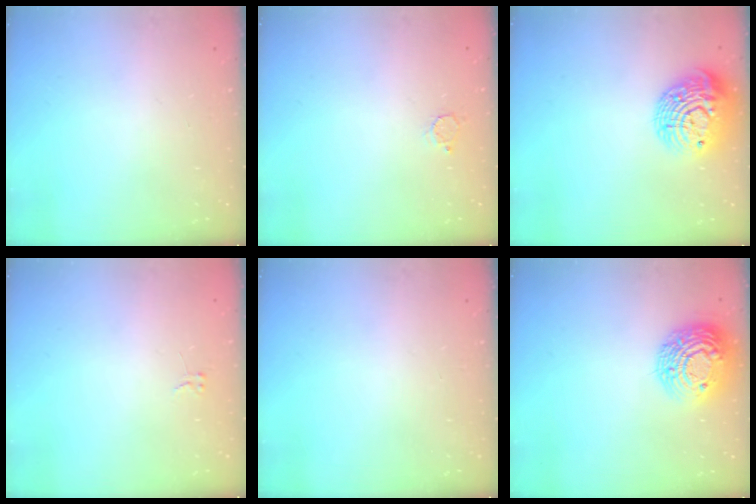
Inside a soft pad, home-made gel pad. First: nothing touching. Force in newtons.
{"total": 2.1, "press": 2.1, "slide": 0.2}
{"total": 15.1, "press": 15.1, "slide": 1.0}
{"total": 2.6, "press": 2.6, "slide": 0.3}
{"total": 0.0}
{"total": 15.1, "press": 15.0, "slide": 1.0}